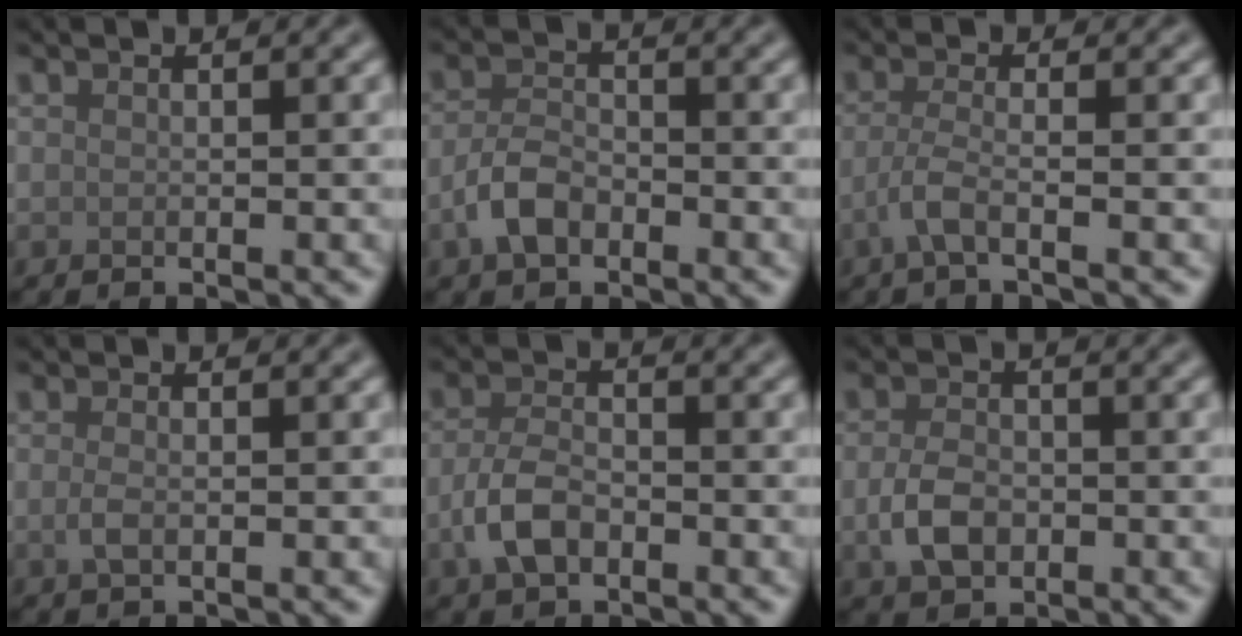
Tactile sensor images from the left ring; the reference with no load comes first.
{"total": 3.1, "force": [-1.7, 1.8, 1.9], "torque": [-0.038, 0.005, -0.041]}
{"total": 2.4, "force": [-1.2, 0.5, 2.1], "torque": [-0.041, -0.002, -0.035]}
{"total": 1.3, "force": [-0.2, 0.5, 1.2], "torque": [-0.026, -0.003, -0.006]}
{"total": 3.5, "force": [-1.6, 2.0, 2.4], "torque": [-0.050, 0.002, -0.039]}
{"total": 3.3, "force": [-0.8, 2.3, 2.2], "torque": [-0.046, -0.003, -0.018]}